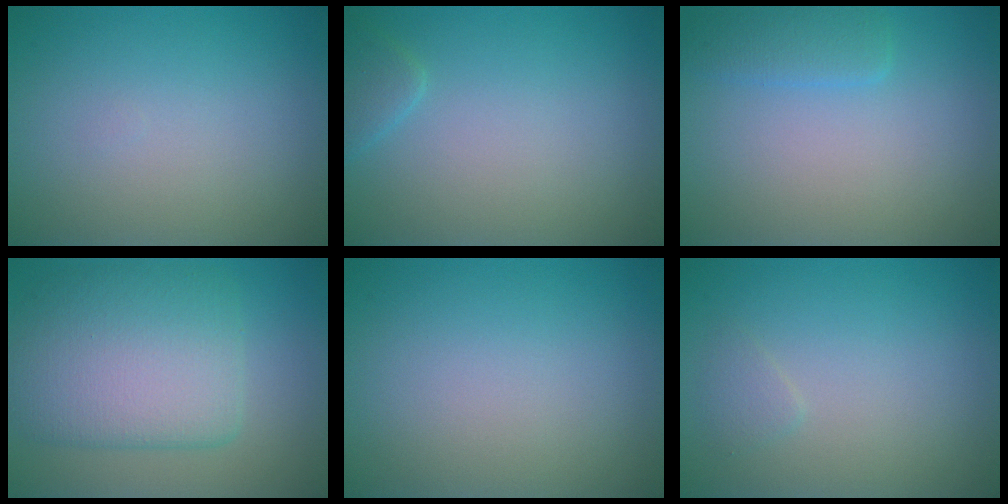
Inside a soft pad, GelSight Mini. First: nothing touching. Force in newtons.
{"total": 1.4, "press": 1.4, "slide": 0.1}
{"total": 1.8, "press": 1.8, "slide": 0.0}
{"total": 7.5, "press": 7.5, "slide": 0.4}
{"total": 0.0}
{"total": 0.8, "press": 0.8, "slide": 0.1}